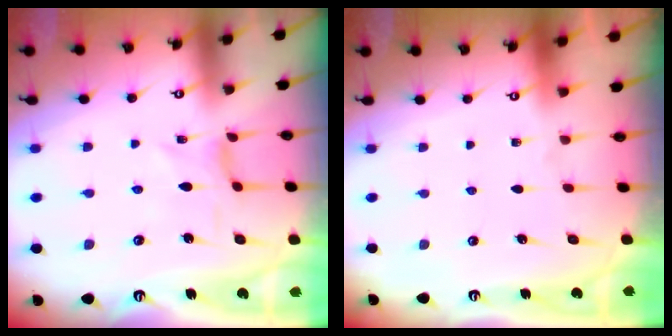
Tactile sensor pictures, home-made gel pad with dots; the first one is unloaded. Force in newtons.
{"total": 0.0}